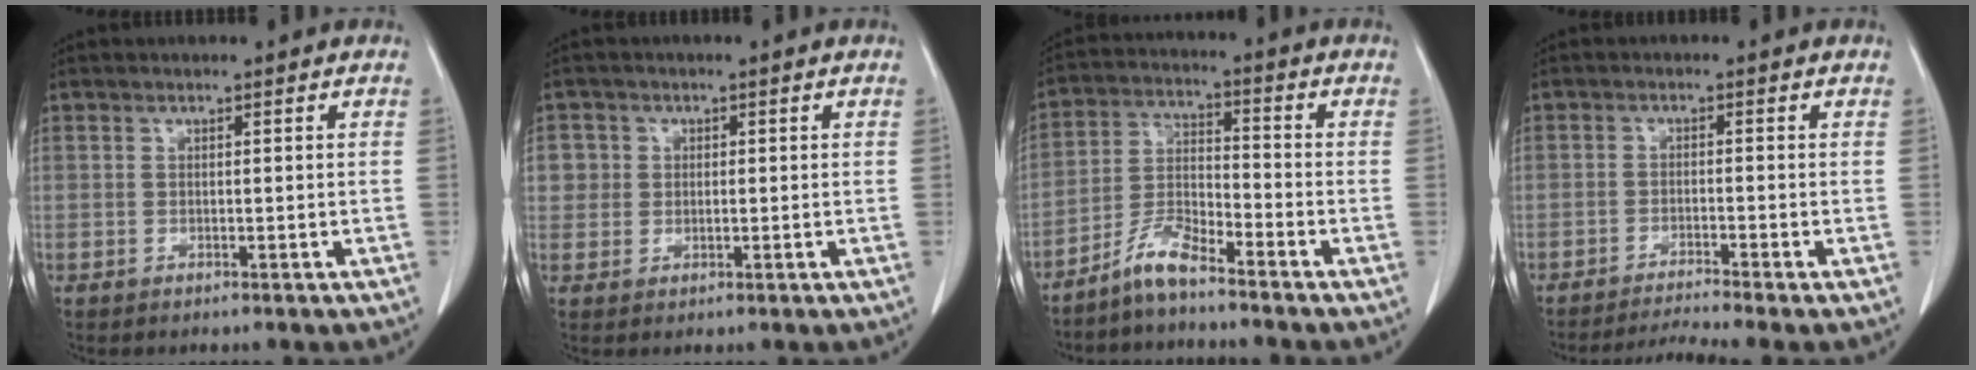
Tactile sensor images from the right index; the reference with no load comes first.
{"total": 2.9, "force": [0.6, 2.9, 0.1], "torque": [0.013, 0.005, 0.011]}
{"total": 6.2, "force": [-5.3, 0.8, 3.2], "torque": [-0.070, -0.009, -0.110]}
{"total": 4.4, "force": [-3.8, -2.0, 1.0], "torque": [-0.023, -0.016, -0.069]}